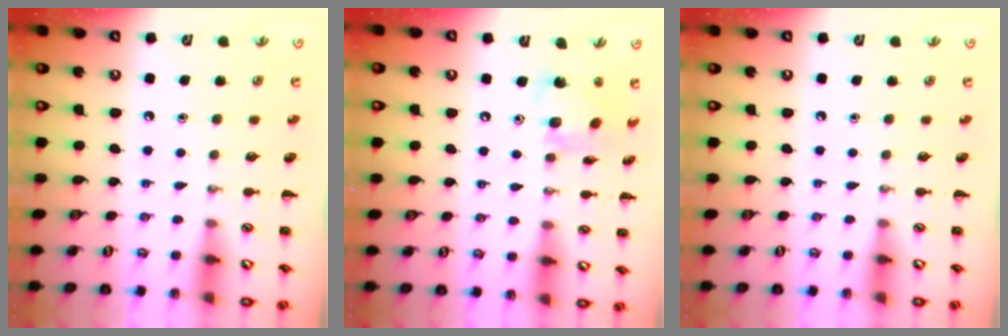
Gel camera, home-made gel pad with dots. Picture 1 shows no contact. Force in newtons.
{"total": 9.8, "press": 9.6, "slide": 1.7}
{"total": 0.0}